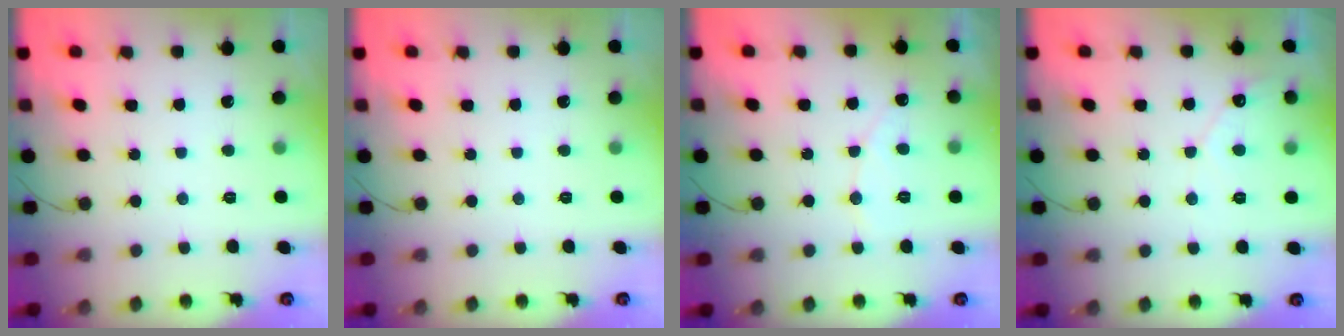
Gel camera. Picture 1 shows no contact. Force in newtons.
{"total": 0.0}
{"total": 5.4, "press": 5.4, "slide": 0.4}
{"total": 4.0, "press": 3.9, "slide": 0.2}